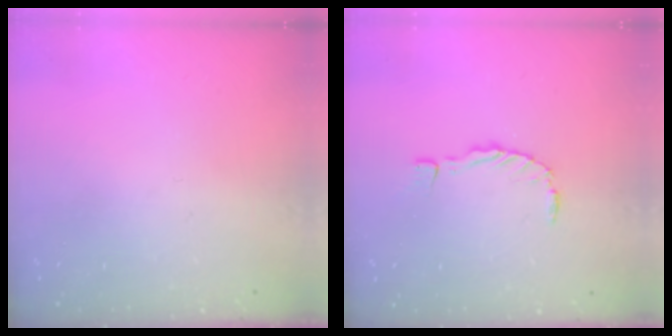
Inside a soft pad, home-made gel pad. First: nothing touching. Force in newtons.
{"total": 0.0}